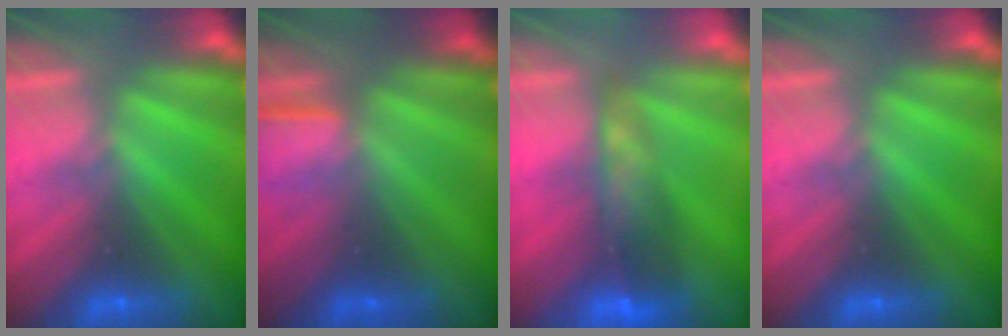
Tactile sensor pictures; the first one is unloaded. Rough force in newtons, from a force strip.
{"total": 1.3}
{"total": 8.6}
{"total": 0.0}